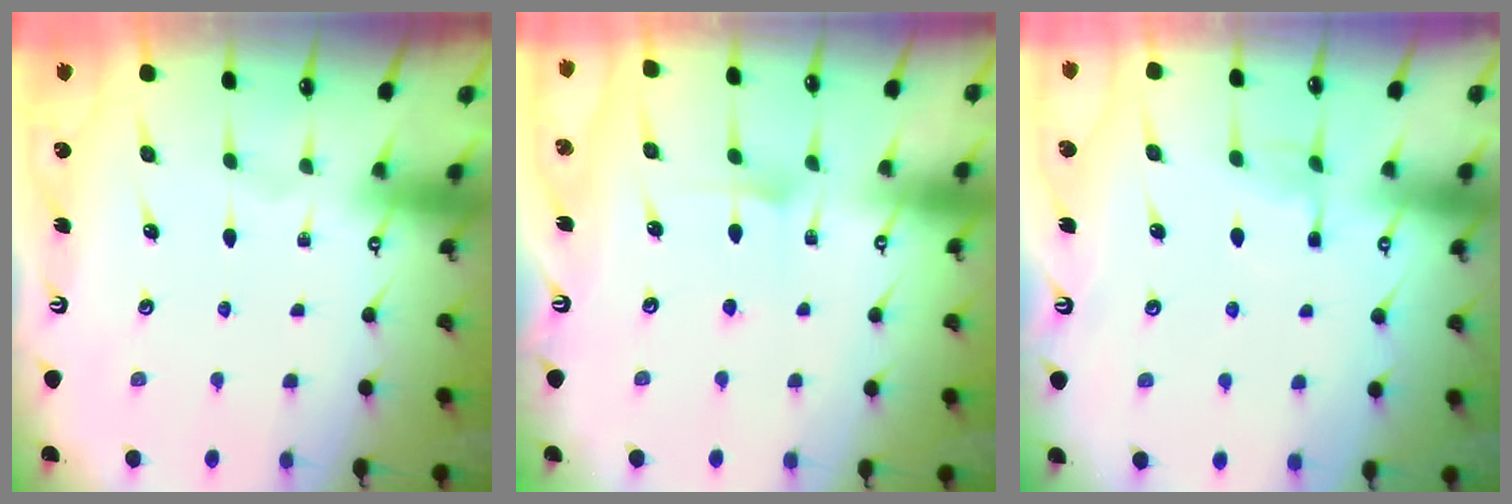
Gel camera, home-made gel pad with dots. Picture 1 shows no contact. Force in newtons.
{"total": 6.0, "press": 6.0, "slide": 0.6}
{"total": 4.7, "press": 4.7, "slide": 0.4}